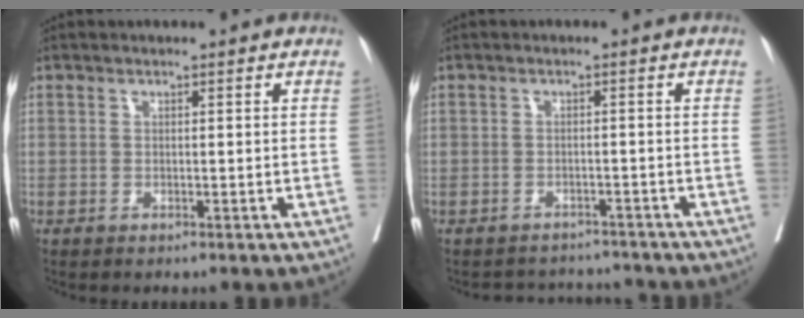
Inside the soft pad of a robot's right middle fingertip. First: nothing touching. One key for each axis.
{"total": 4.7, "fx": -4.4, "fy": 0.9, "fz": -1.0, "tx": 0.017, "ty": 0.013, "tz": -0.061}